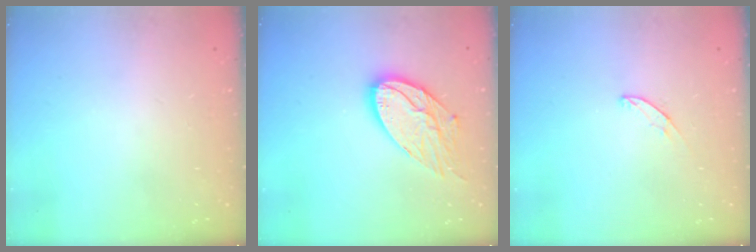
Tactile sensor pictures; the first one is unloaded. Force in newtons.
{"total": 14.2, "press": 14.1, "slide": 1.2}
{"total": 4.8, "press": 4.7, "slide": 0.3}